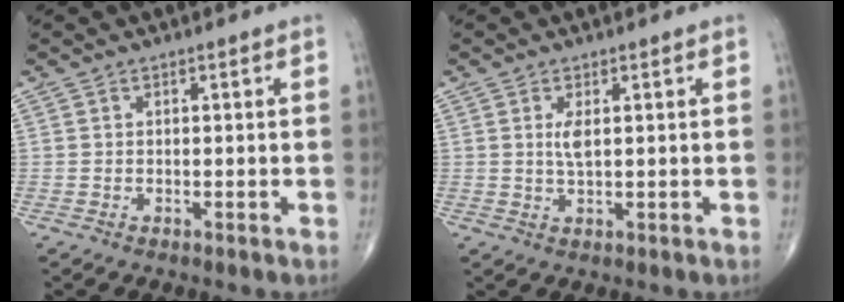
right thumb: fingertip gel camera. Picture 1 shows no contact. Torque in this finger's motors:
{"motor_torque": [0.61, 0.48, 0.22, 0.14, 0.00]}